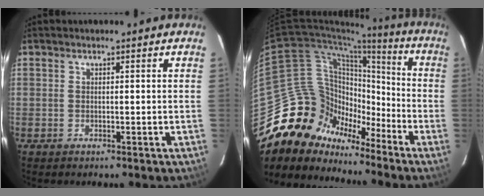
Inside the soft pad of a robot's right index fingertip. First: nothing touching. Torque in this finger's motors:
{"motor_torque": [0.97, -1.17, 0.05, -0.07]}